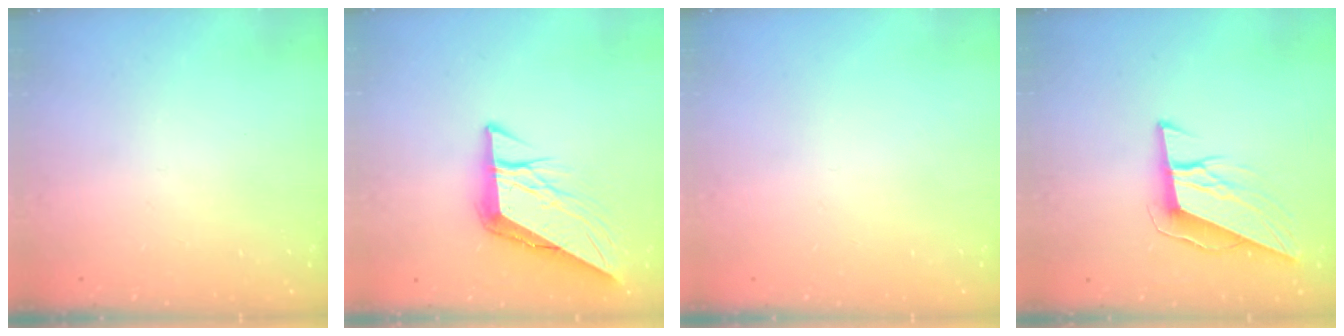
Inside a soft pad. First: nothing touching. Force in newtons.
{"total": 8.9, "press": 8.9, "slide": 0.9}
{"total": 0.0}
{"total": 9.9, "press": 9.6, "slide": 2.3}